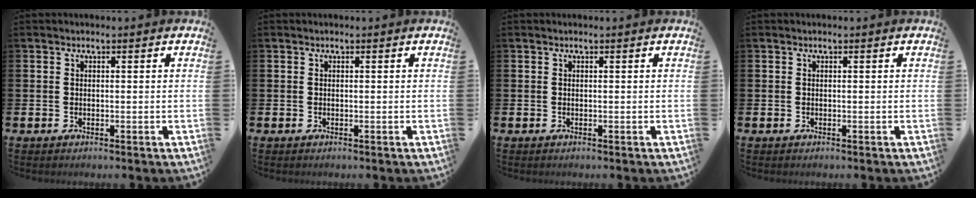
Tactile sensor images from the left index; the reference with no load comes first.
{"total": 0.0}
{"total": 0.0}
{"total": 0.0}